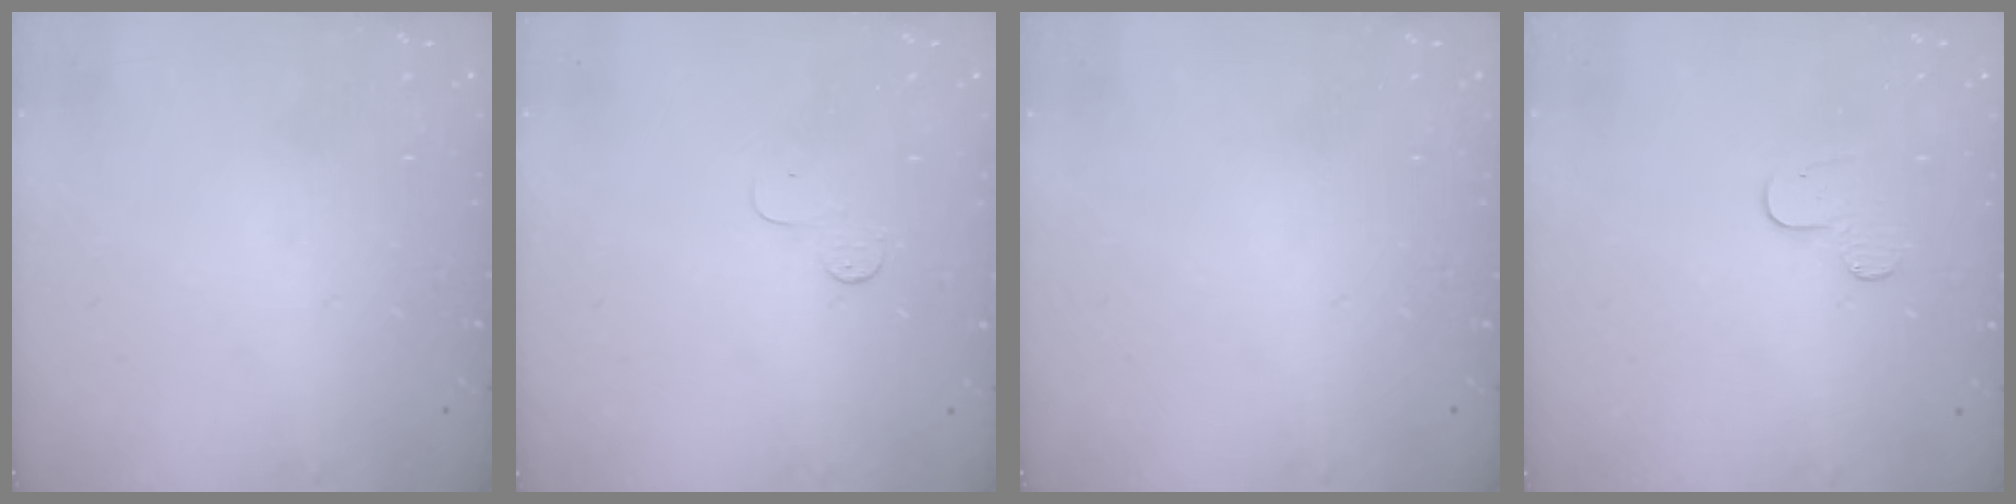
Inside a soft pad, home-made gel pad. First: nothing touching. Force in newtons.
{"total": 3.5, "press": 3.5, "slide": 0.3}
{"total": 0.0}
{"total": 5.7, "press": 5.7, "slide": 0.5}